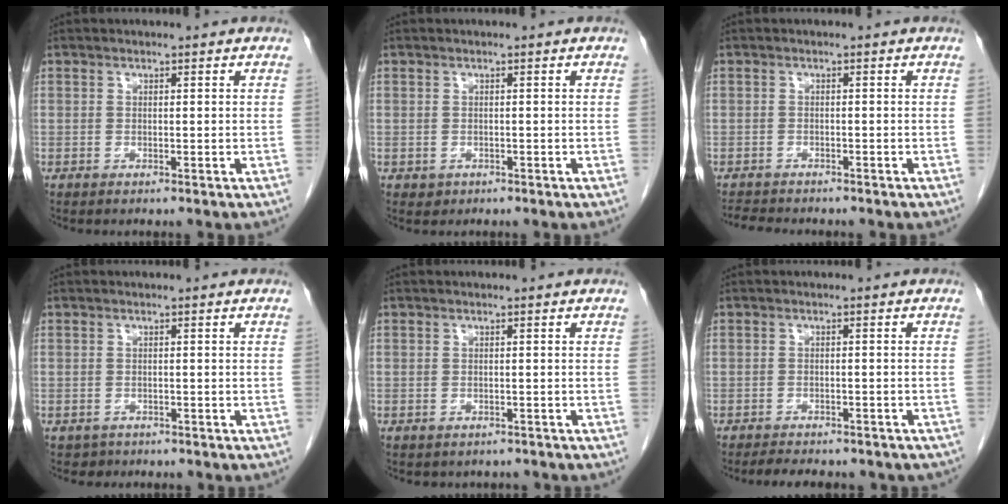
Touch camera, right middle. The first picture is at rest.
{"total": 0.8, "force": [-0.3, 0.7, 0.1], "torque": [-0.006, 0.001, 0.000]}
{"total": 3.9, "force": [-3.6, 0.9, 1.0], "torque": [-0.018, -0.012, -0.057]}
{"total": 1.7, "force": [-1.3, 1.1, -0.2], "torque": [-0.010, 0.002, -0.019]}
{"total": 2.3, "force": [-2.0, 1.2, 0.2], "torque": [-0.007, 0.000, -0.024]}
{"total": 10.0, "force": [-8.6, 3.1, 4.1], "torque": [-0.062, 0.000, -0.094]}